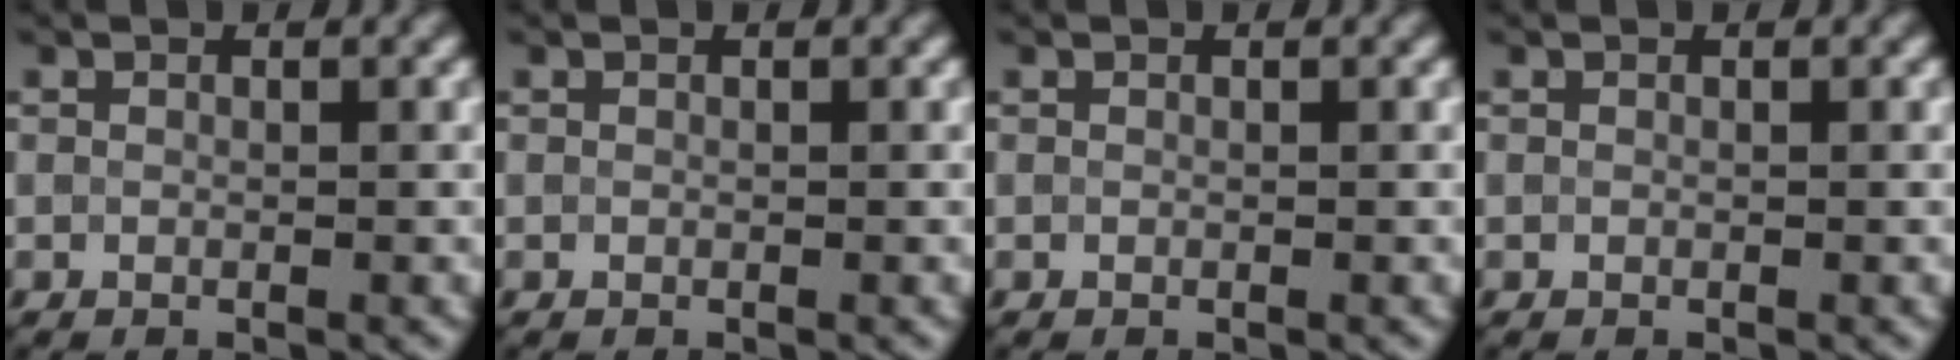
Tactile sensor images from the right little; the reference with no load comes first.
{"total": 0.0}
{"total": 0.0}
{"total": 0.0}